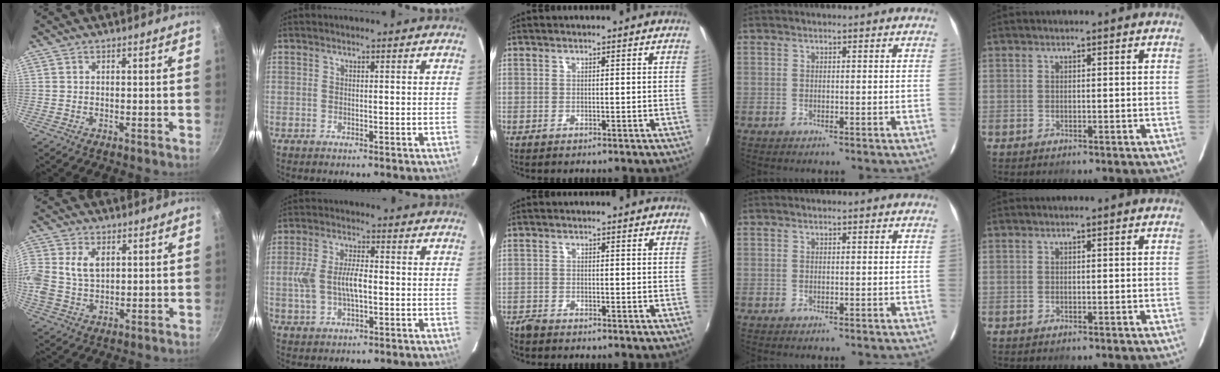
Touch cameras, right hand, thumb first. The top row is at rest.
{"thumb": {"total": 9.7, "force": [2.1, 6.9, 6.5], "torque": [-0.135, 0.002, 0.037]}, "index": {"total": 8.2, "force": [-0.8, 3.9, 7.1], "torque": [-0.149, 0.006, -0.011]}, "middle": {"total": 2.4, "force": [-2.3, 0.7, 0.4], "torque": [-0.018, -0.009, -0.048]}}